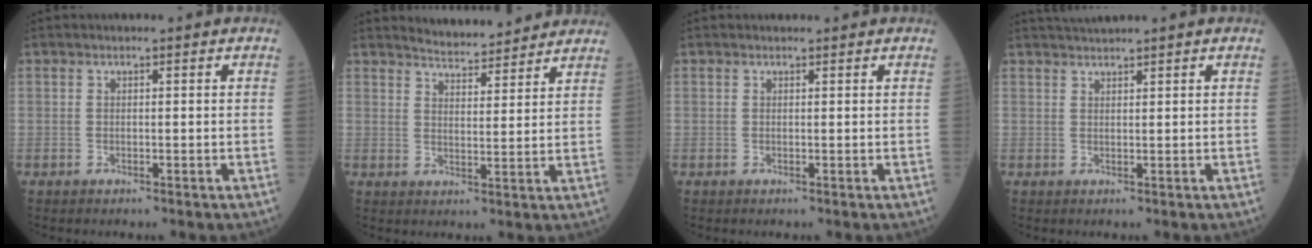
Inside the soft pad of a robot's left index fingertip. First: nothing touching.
{"total": 8.0, "force": [7.7, 1.0, 1.7], "torque": [-0.033, 0.009, 0.108]}
{"total": 0.8, "force": [0.8, 0.2, 0.1], "torque": [-0.009, 0.003, 0.012]}
{"total": 2.2, "force": [2.1, -0.6, 0.4], "torque": [-0.008, 0.016, 0.047]}